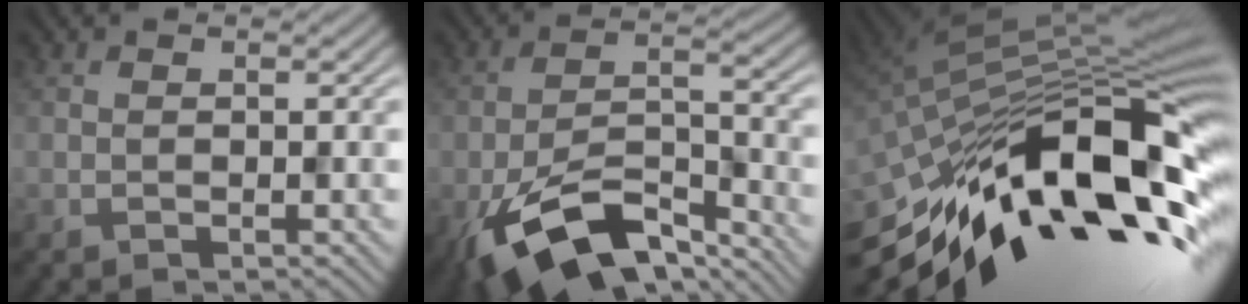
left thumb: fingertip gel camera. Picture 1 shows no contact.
{"total": 12.5, "force": [-7.8, 5.0, 8.4], "torque": [-0.167, -0.019, -0.144]}
{"total": 17.4, "force": [-7.3, 6.8, 14.3], "torque": [-0.256, -0.010, -0.136]}